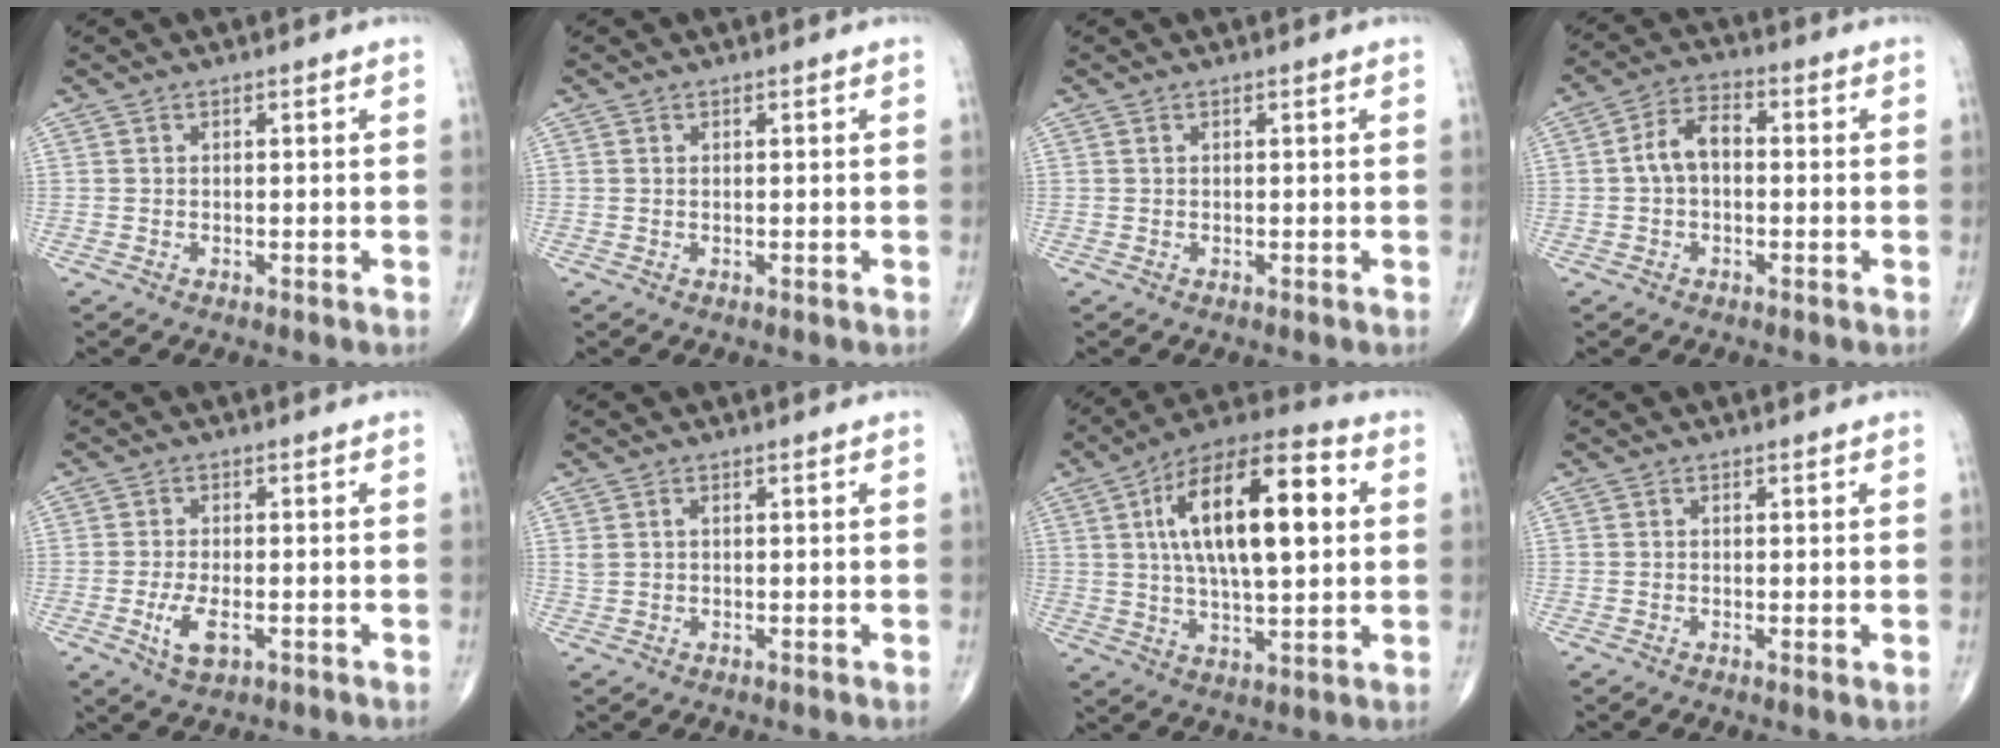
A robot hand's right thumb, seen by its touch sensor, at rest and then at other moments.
{"total": 0.0}
{"total": 0.0}
{"total": 6.4, "force": [-0.2, 4.0, 4.9], "torque": [-0.085, 0.024, -0.012]}
{"total": 5.0, "force": [-1.7, 2.2, 4.2], "torque": [-0.082, -0.001, -0.025]}
{"total": 1.4, "force": [0.5, 0.8, 1.1], "torque": [-0.030, 0.010, 0.017]}
{"total": 21.4, "force": [4.3, 8.6, 19.1], "torque": [-0.304, 0.015, 0.063]}
{"total": 0.7, "force": [0.0, 0.1, 0.7], "torque": [-0.015, -0.004, -0.003]}